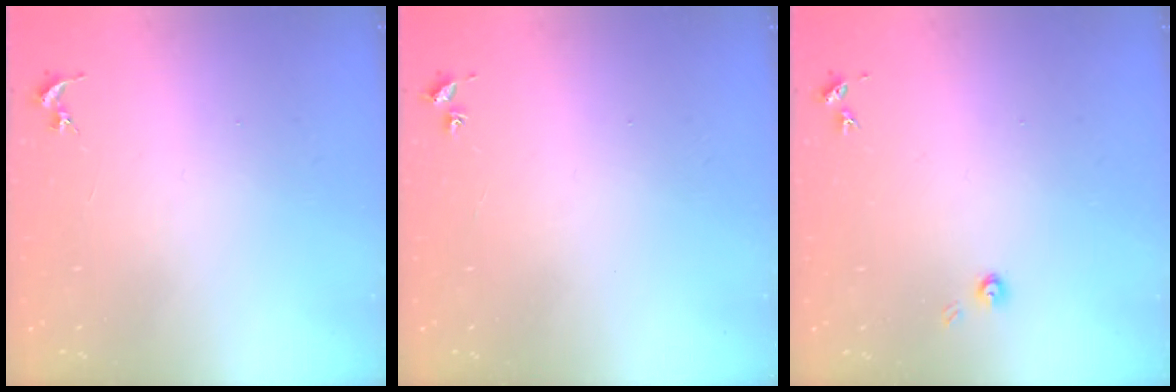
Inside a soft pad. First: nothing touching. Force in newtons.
{"total": 1.9, "press": 1.9, "slide": 0.2}
{"total": 3.5, "press": 3.5, "slide": 0.3}